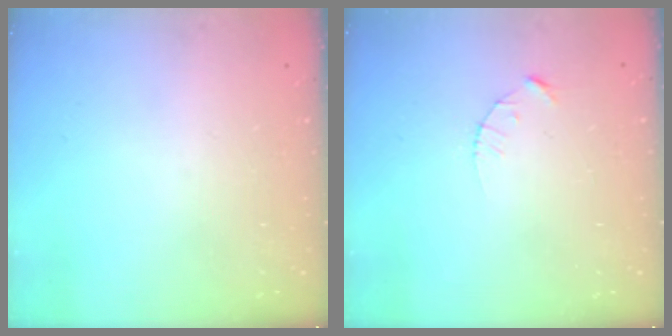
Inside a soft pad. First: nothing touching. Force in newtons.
{"total": 2.1, "press": 2.1, "slide": 0.3}